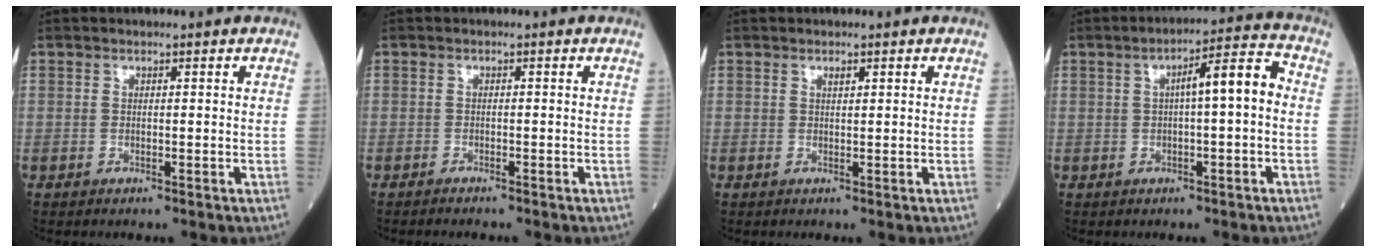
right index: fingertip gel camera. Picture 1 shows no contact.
{"total": 1.5, "force": [-1.3, 0.2, 0.6], "torque": [-0.012, -0.003, -0.017]}
{"total": 0.8, "force": [0.5, 0.2, 0.5], "torque": [-0.011, -0.002, 0.009]}
{"total": 6.9, "force": [0.4, 0.8, 6.8], "torque": [-0.104, 0.023, 0.003]}